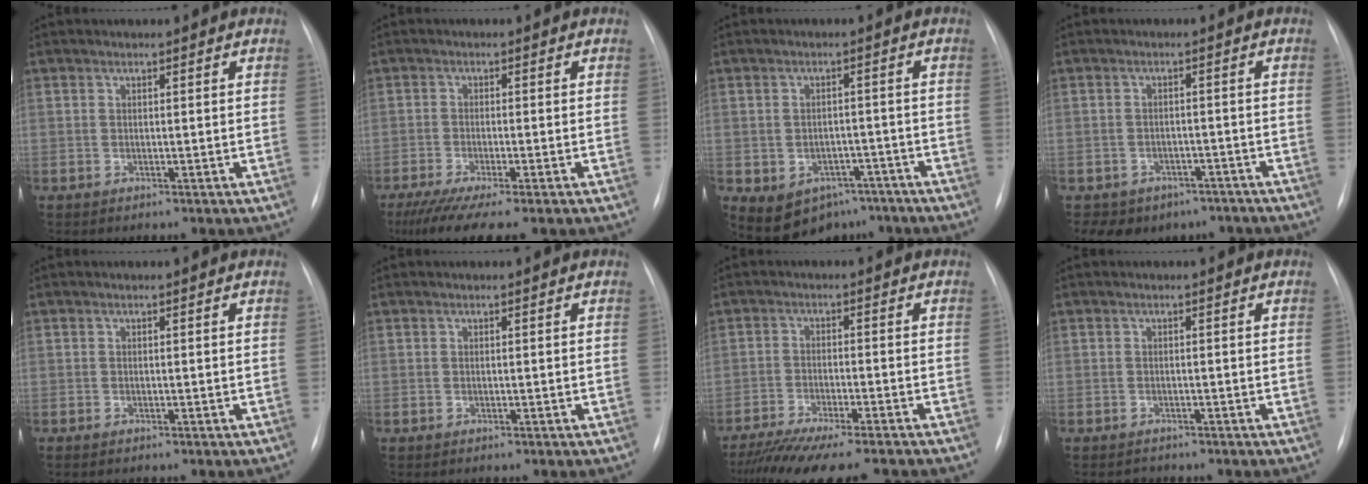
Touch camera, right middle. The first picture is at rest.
{"total": 8.9, "force": [-6.5, 0.8, 6.0], "torque": [-0.093, -0.021, -0.105]}
{"total": 8.5, "force": [-5.0, 6.2, 2.9], "torque": [-0.044, 0.024, -0.060]}
{"total": 8.5, "force": [-6.1, 5.6, 1.7], "torque": [-0.022, 0.017, -0.066]}
{"total": 0.0}
{"total": 0.0}
{"total": 14.2, "force": [-12.2, 1.1, 7.2], "torque": [-0.109, -0.029, -0.183]}
{"total": 0.9, "force": [-0.8, 0.4, -0.2], "torque": [0.000, 0.000, -0.013]}